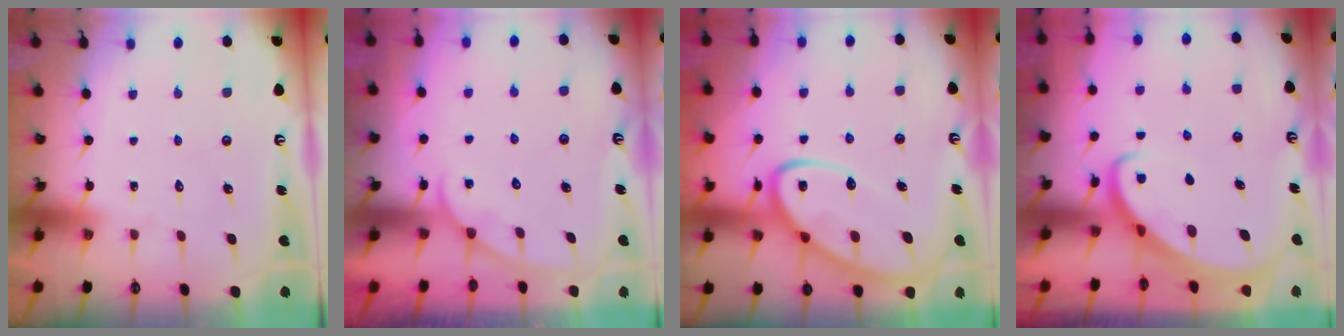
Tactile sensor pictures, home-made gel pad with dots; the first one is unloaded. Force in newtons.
{"total": 2.4, "press": 2.4, "slide": 0.3}
{"total": 13.7, "press": 13.7, "slide": 1.3}
{"total": 2.8, "press": 2.8, "slide": 0.4}